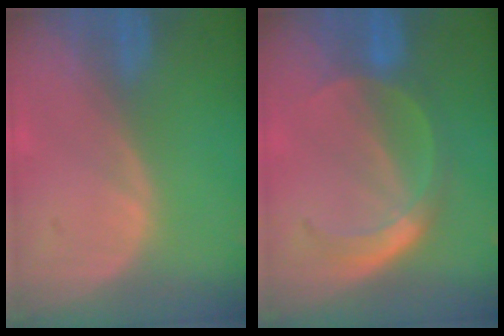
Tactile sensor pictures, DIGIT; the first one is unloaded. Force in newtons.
{"total": 6.0, "press": 5.2, "slide": 3.0}